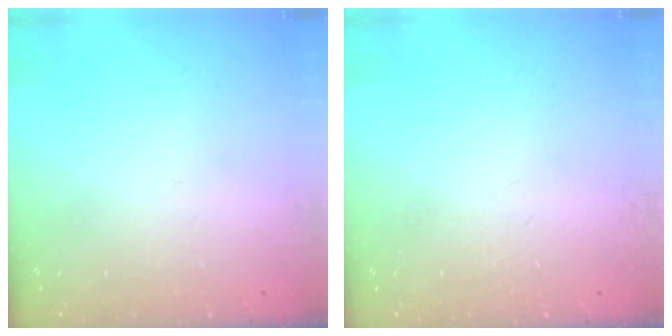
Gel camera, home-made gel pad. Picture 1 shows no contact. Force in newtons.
{"total": 0.0}